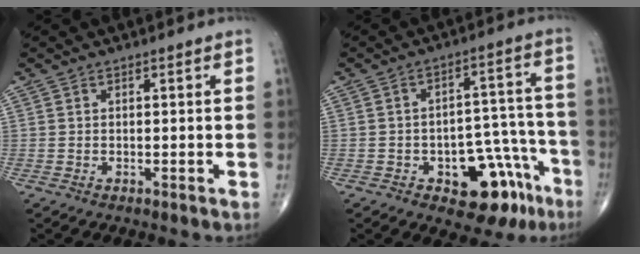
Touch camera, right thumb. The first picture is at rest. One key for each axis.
{"total": 13.7, "fx": -7.0, "fy": 7.4, "fz": 9.2, "tx": -0.069, "ty": 0.061, "tz": -0.086}